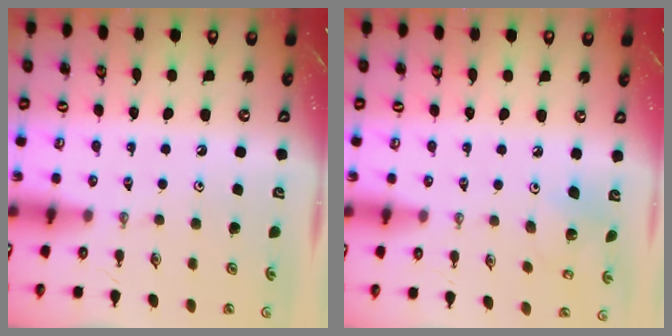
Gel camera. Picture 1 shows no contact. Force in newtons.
{"total": 4.6, "press": 4.6, "slide": 0.2}